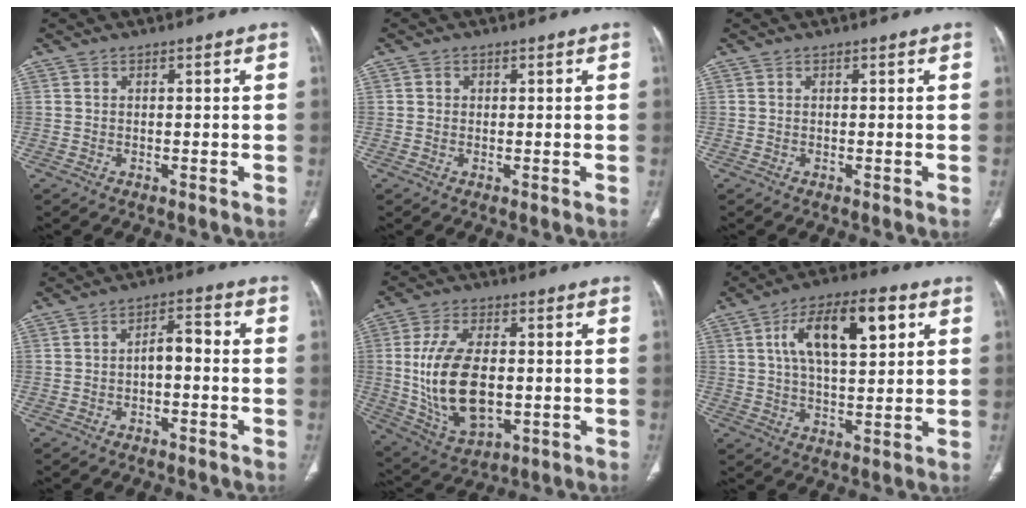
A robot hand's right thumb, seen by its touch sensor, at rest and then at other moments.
{"total": 0.9, "force": [0.1, 0.9, 0.2], "torque": [0.002, 0.002, 0.002]}
{"total": 0.0}
{"total": 4.4, "force": [-1.1, 2.3, 3.7], "torque": [-0.049, 0.029, -0.023]}
{"total": 16.4, "force": [-0.5, 9.3, 13.5], "torque": [-0.254, -0.004, 0.008]}
{"total": 15.1, "force": [4.9, 6.5, 12.7], "torque": [-0.199, 0.005, 0.079]}